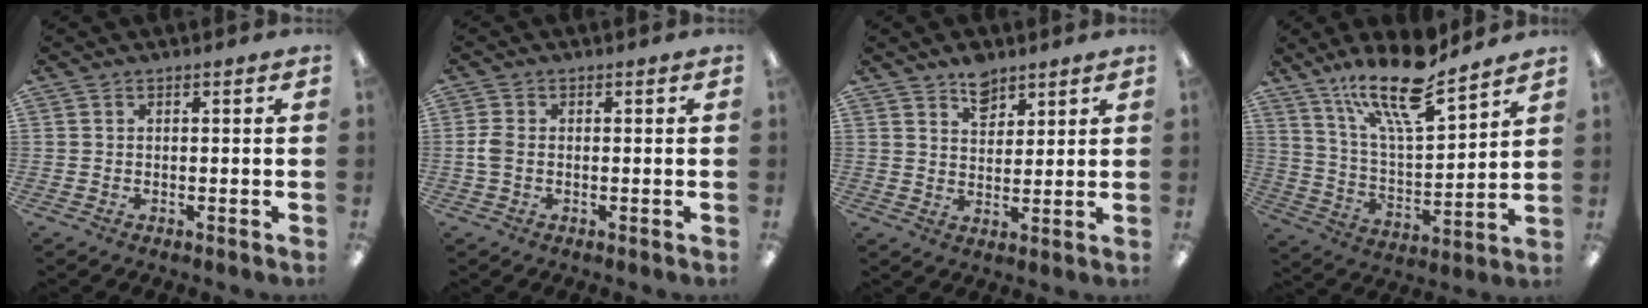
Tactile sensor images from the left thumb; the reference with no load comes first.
{"total": 3.0, "force": [-0.2, 1.9, 2.4], "torque": [-0.059, 0.000, -0.008]}
{"total": 6.1, "force": [4.6, 3.4, 2.0], "torque": [-0.019, -0.026, 0.082]}
{"total": 18.8, "force": [14.3, 4.8, 11.1], "torque": [-0.200, -0.083, 0.241]}